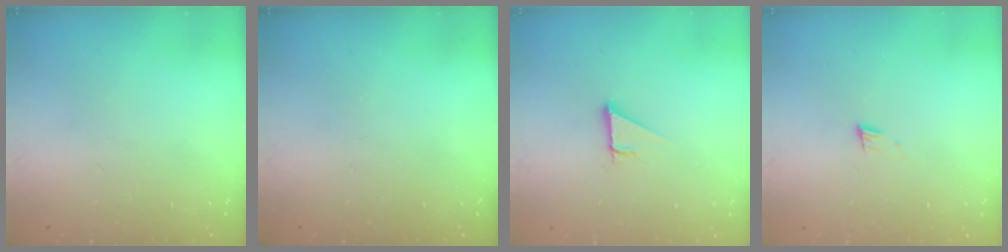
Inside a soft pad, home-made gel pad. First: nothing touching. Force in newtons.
{"total": 0.0}
{"total": 2.7, "press": 2.7, "slide": 0.0}
{"total": 4.9, "press": 4.9, "slide": 0.5}